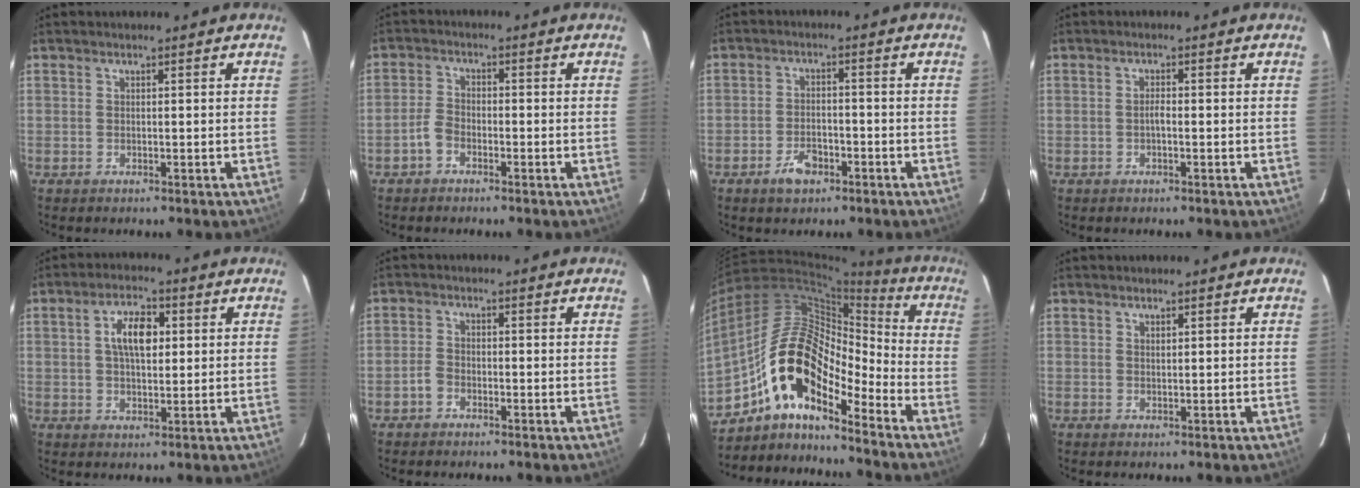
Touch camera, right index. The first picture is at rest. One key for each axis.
{"total": 3.0, "fx": -1.9, "fy": 1.8, "fz": 1.5, "tx": -0.034, "ty": 0.010, "tz": -0.039}
{"total": 5.1, "fx": -3.1, "fy": 2.8, "fz": 2.9, "tx": -0.064, "ty": 0.003, "tz": -0.049}
{"total": 1.2, "fx": -0.4, "fy": 0.4, "fz": 1.1, "tx": -0.020, "ty": 0.005, "tz": -0.009}
{"total": 6.9, "fx": 1.5, "fy": 3.4, "fz": 5.8, "tx": -0.103, "ty": 0.014, "tz": 0.028}
{"total": 2.3, "fx": -1.5, "fy": 1.5, "fz": 0.8, "tx": -0.019, "ty": 0.007, "tz": -0.029}
{"total": 15.9, "fx": -10.3, "fy": 6.1, "fz": 10.5, "tx": -0.181, "ty": 0.011, "tz": -0.207}
{"total": 0.7, "fx": 0.5, "fy": 0.3, "fz": 0.4, "tx": -0.005, "ty": 0.002, "tz": 0.010}